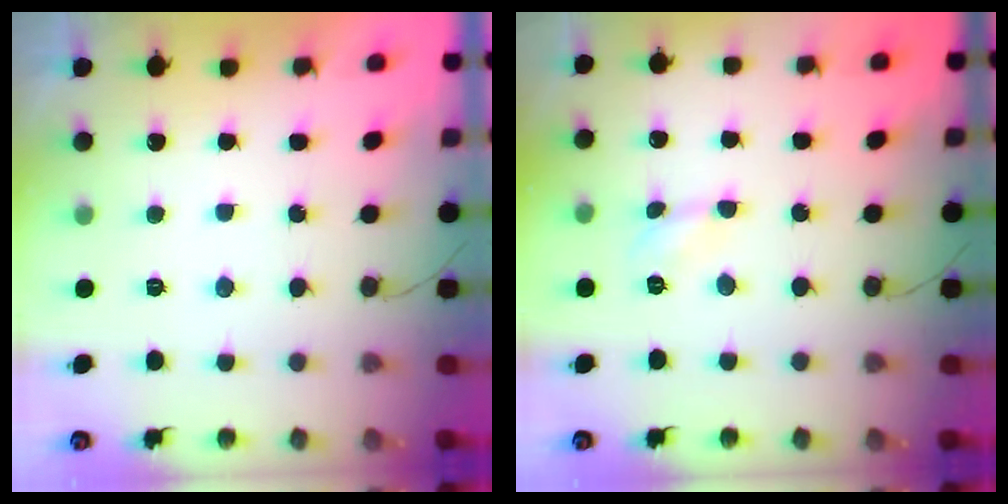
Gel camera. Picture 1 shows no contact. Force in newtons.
{"total": 3.1, "press": 3.0, "slide": 0.4}